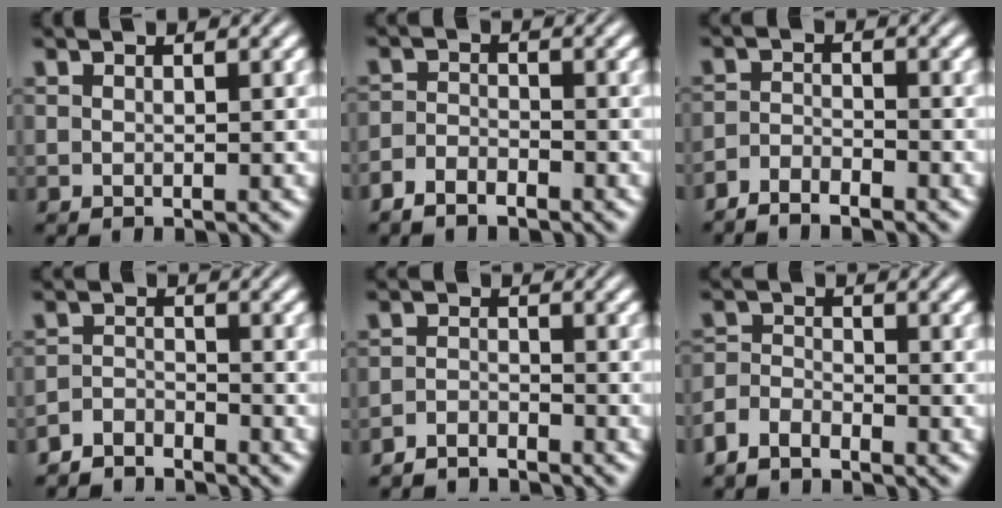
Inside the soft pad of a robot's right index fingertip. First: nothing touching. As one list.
[{"total": 2.2, "force": [-2.1, -0.1, 0.3], "torque": [0.006, -0.006, -0.037]}, {"total": 2.5, "force": [-2.5, -0.2, 0.2], "torque": [0.006, -0.007, -0.046]}, {"total": 2.9, "force": [-2.9, 0.1, 0.1], "torque": [0.013, -0.010, -0.051]}, {"total": 2.9, "force": [-2.9, -0.1, -0.3], "torque": [0.016, -0.015, -0.047]}, {"total": 2.7, "force": [-2.3, 1.2, 0.8], "torque": [-0.009, -0.014, -0.038]}]